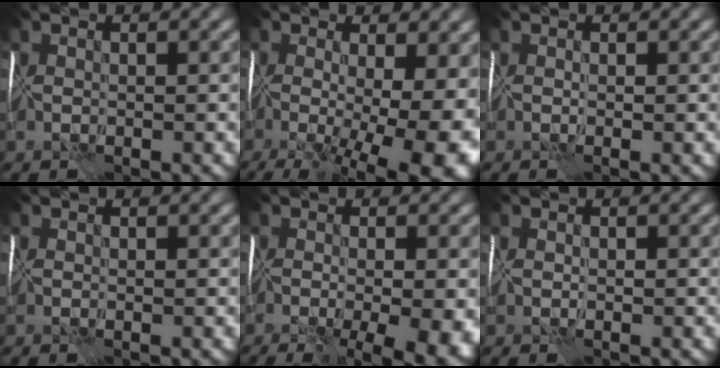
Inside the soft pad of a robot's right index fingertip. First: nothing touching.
{"total": 14.7, "force": [-2.3, 5.7, 13.3], "torque": [-0.183, -0.036, -0.006]}
{"total": 0.7, "force": [0.1, 0.0, 0.7], "torque": [-0.006, 0.001, -0.001]}
{"total": 1.1, "force": [0.5, 0.4, 0.8], "torque": [-0.013, 0.006, 0.008]}
{"total": 10.0, "force": [-3.3, 3.7, 8.7], "torque": [-0.130, -0.031, -0.022]}
{"total": 1.0, "force": [0.0, 0.3, 0.9], "torque": [-0.015, -0.001, 0.003]}